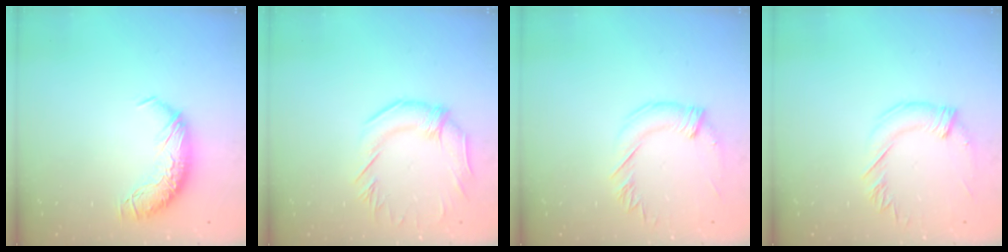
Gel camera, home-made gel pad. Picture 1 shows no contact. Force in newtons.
{"total": 1.1, "press": 0.5, "slide": 1.0}
{"total": 1.6, "press": 1.0, "slide": 1.2}
{"total": 1.6, "press": 1.0, "slide": 1.2}